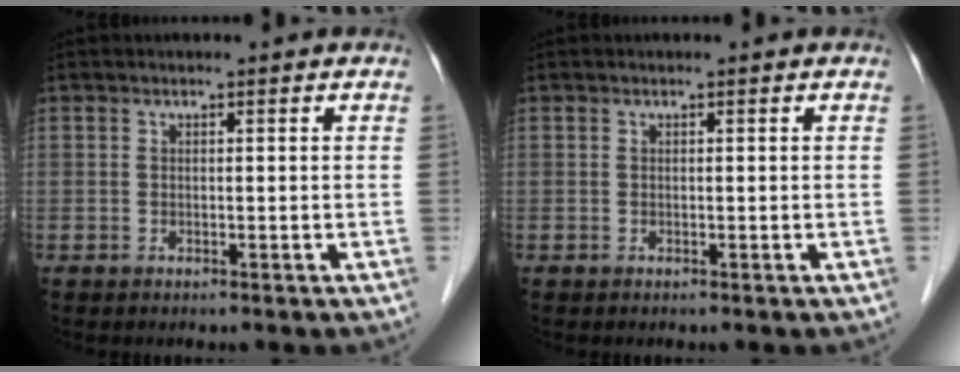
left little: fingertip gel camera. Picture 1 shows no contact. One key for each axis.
{"total": 0.0}